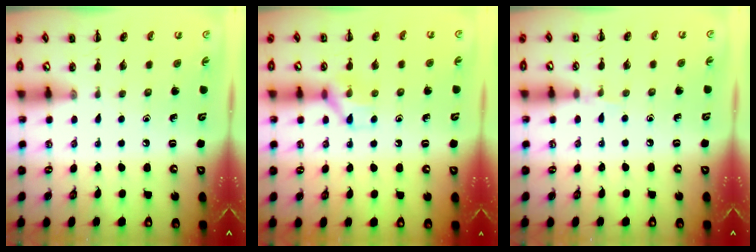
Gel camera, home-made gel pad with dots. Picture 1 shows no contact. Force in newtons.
{"total": 8.7, "press": 8.7, "slide": 0.6}
{"total": 4.3, "press": 4.0, "slide": 1.5}